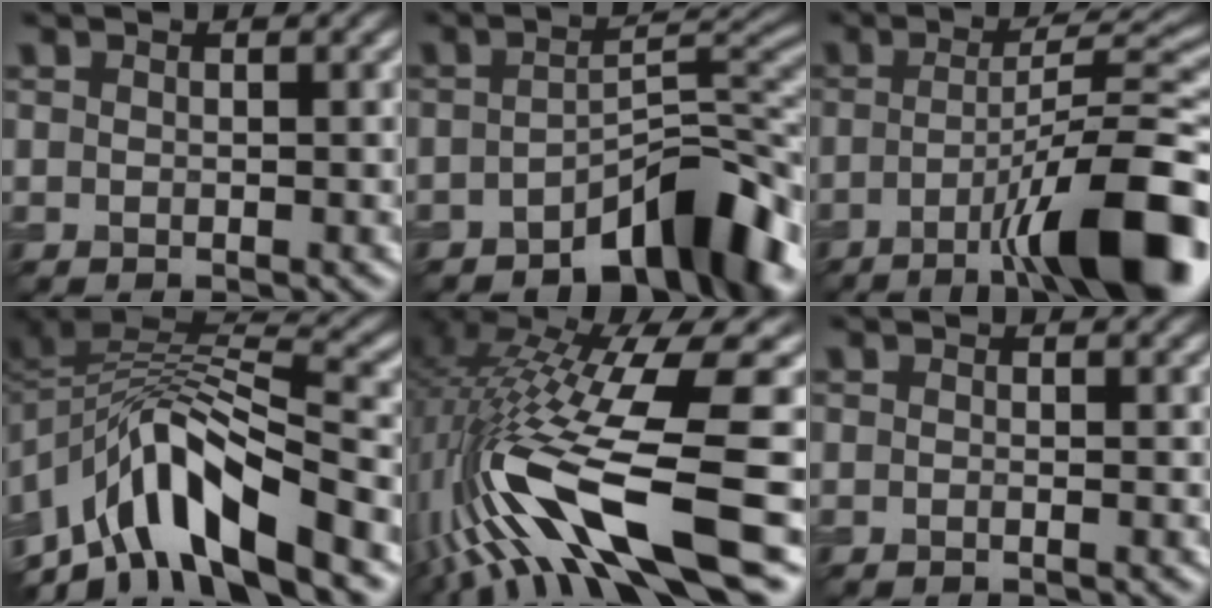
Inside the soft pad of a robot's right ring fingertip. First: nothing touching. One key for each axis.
{"total": 7.1, "fx": -4.6, "fy": 2.3, "fz": 5.0, "tx": -0.059, "ty": 0.017, "tz": -0.071}
{"total": 12.6, "fx": -5.7, "fy": 2.4, "fz": 10.9, "tx": -0.159, "ty": 0.010, "tz": -0.085}
{"total": 10.0, "fx": -5.1, "fy": 4.5, "fz": 7.3, "tx": -0.123, "ty": 0.018, "tz": -0.089}
{"total": 14.0, "fx": -2.6, "fy": 3.7, "fz": 13.2, "tx": -0.273, "ty": -0.004, "tz": -0.021}
{"total": 0.6, "fx": -0.1, "fy": 0.3, "fz": 0.5, "tx": 0.008, "ty": -0.001, "tz": -0.010}